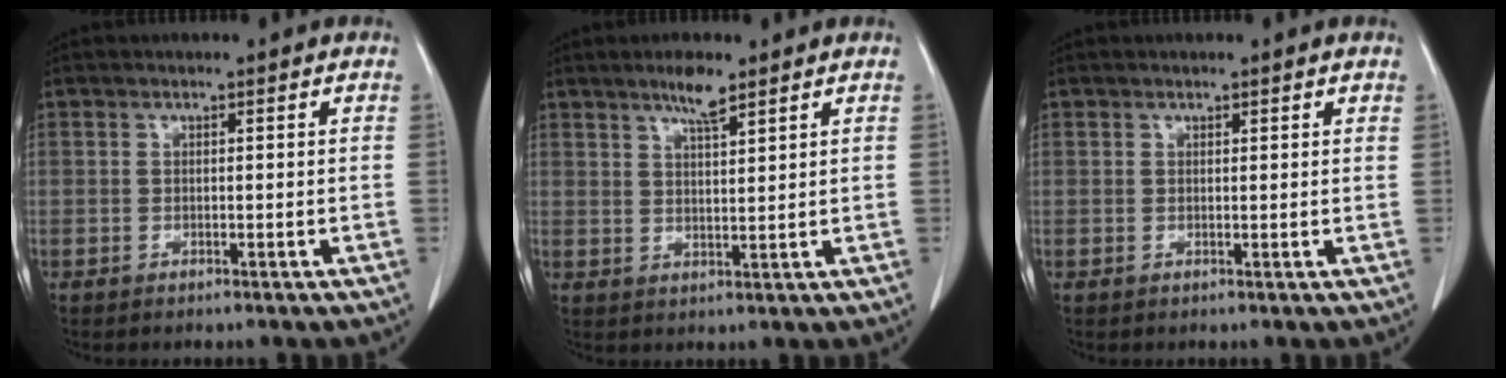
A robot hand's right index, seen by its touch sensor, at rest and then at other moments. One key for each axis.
{"total": 4.2, "fx": 3.1, "fy": 0.6, "fz": 2.8, "tx": -0.051, "ty": 0.001, "tz": 0.055}
{"total": 0.8, "fx": 0.7, "fy": 0.3, "fz": 0.2, "tx": -0.002, "ty": 0.001, "tz": 0.008}